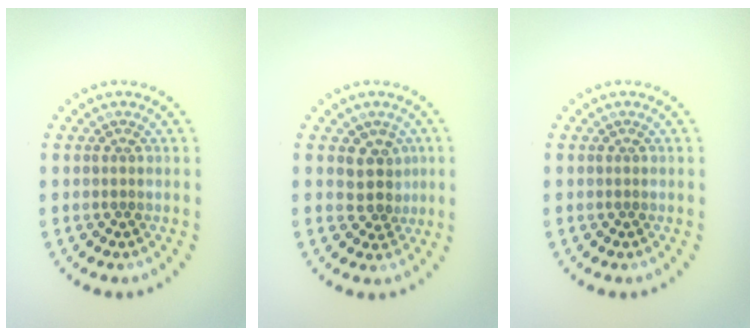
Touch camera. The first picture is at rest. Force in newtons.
{"total": 2.6, "press": 2.2, "slide": 1.4}
{"total": 0.0}